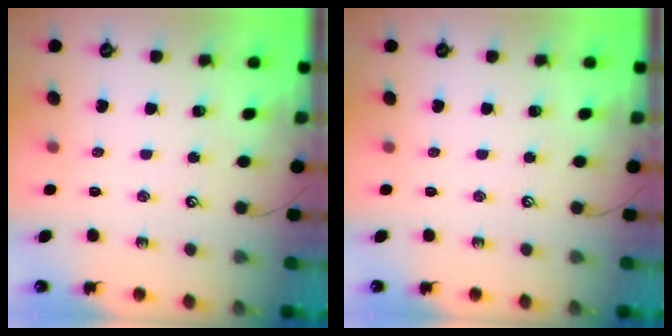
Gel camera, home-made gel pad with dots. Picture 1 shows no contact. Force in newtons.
{"total": 0.0}